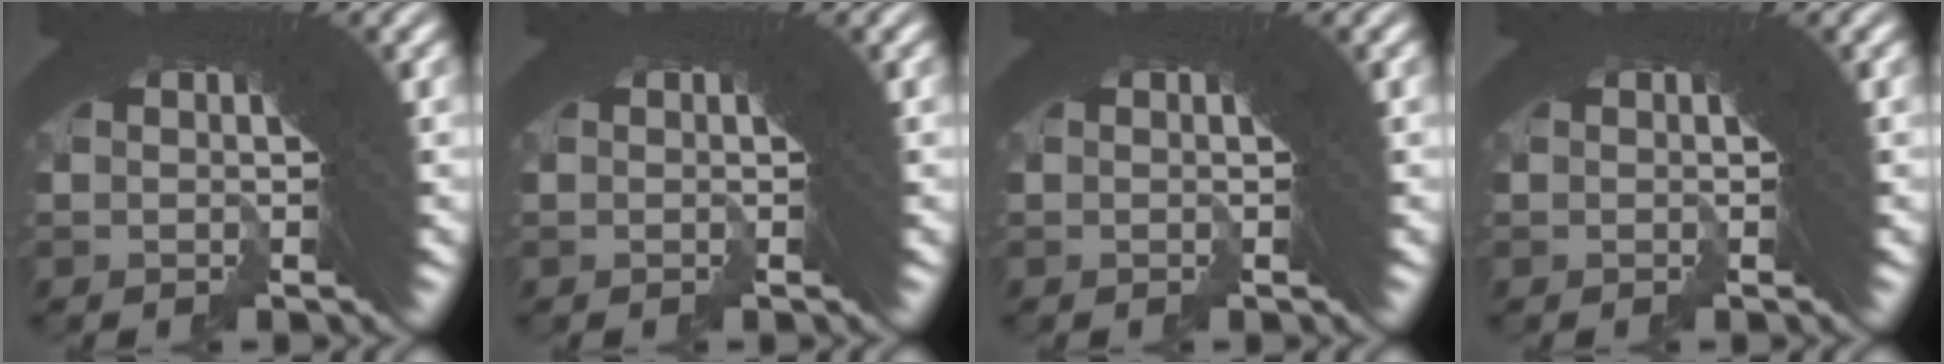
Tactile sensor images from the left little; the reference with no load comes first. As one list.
[{"total": 0.0}, {"total": 0.0}, {"total": 0.0}]